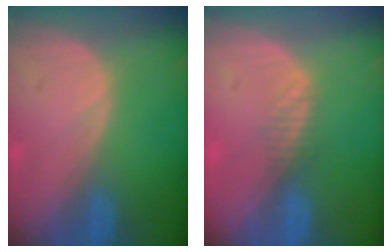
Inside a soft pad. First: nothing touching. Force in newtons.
{"total": 1.7, "press": 1.4, "slide": 1.0}